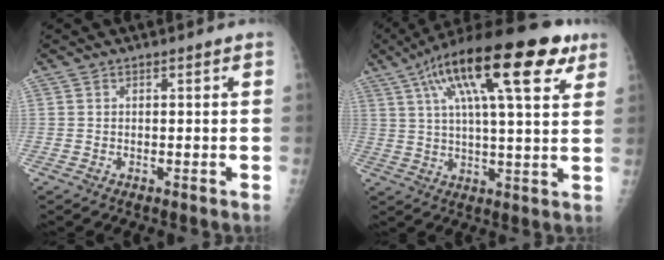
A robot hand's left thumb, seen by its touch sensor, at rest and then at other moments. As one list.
[{"total": 23.4, "force": [10.8, 6.8, 19.7], "torque": [-0.302, 0.015, 0.162]}]